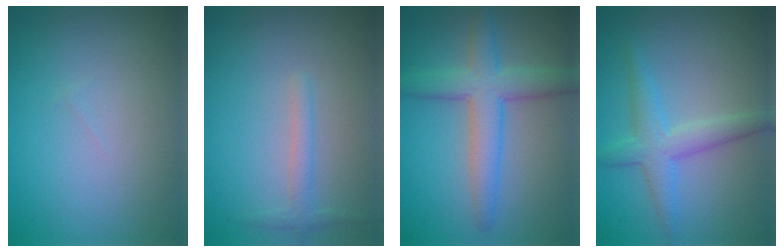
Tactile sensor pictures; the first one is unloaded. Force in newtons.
{"total": 1.5, "press": 1.5, "slide": 0.0}
{"total": 5.0, "press": 5.0, "slide": 0.2}
{"total": 3.2, "press": 3.2, "slide": 0.1}